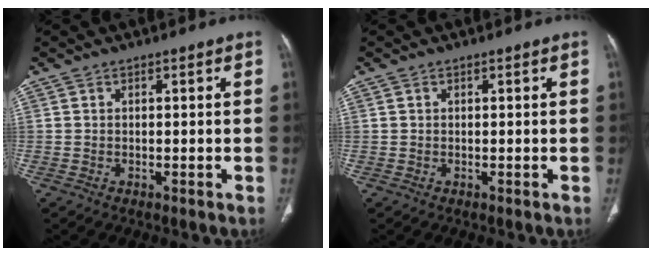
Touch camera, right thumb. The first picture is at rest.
{"total": 0.0}